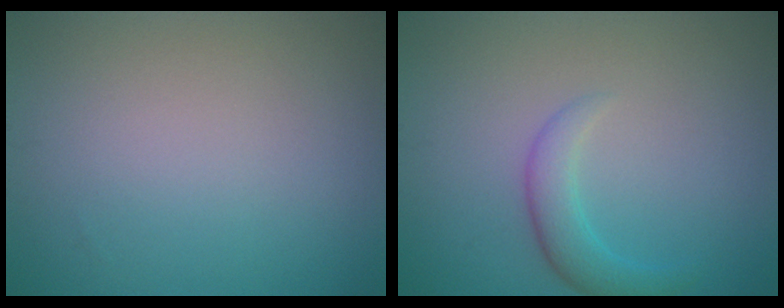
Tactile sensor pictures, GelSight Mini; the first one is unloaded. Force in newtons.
{"total": 2.4, "press": 2.4, "slide": 0.1}